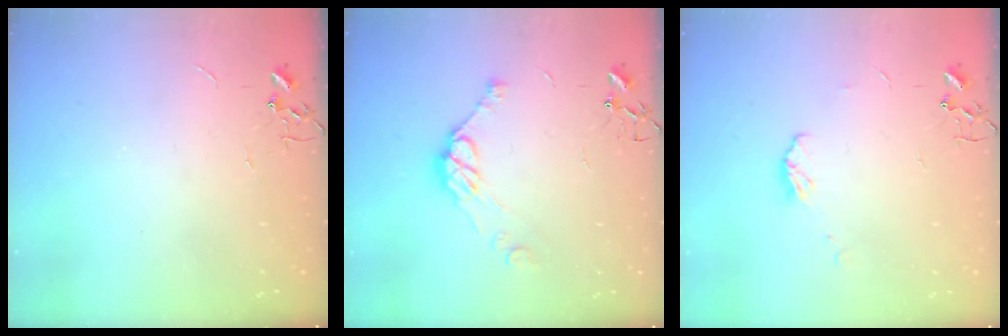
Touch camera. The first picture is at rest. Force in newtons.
{"total": 10.1, "press": 10.0, "slide": 0.7}
{"total": 5.4, "press": 5.4, "slide": 0.2}